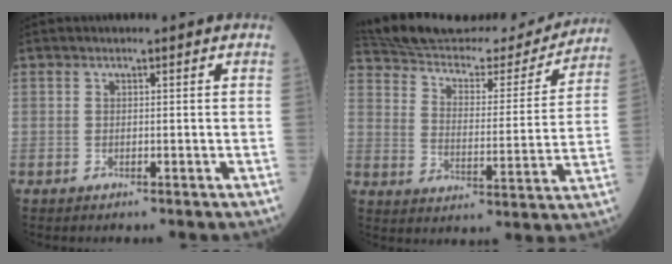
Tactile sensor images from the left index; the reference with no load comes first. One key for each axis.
{"total": 24.9, "fx": 23.4, "fy": 4.7, "fz": 7.1, "tx": -0.125, "ty": -0.028, "tz": 0.324}